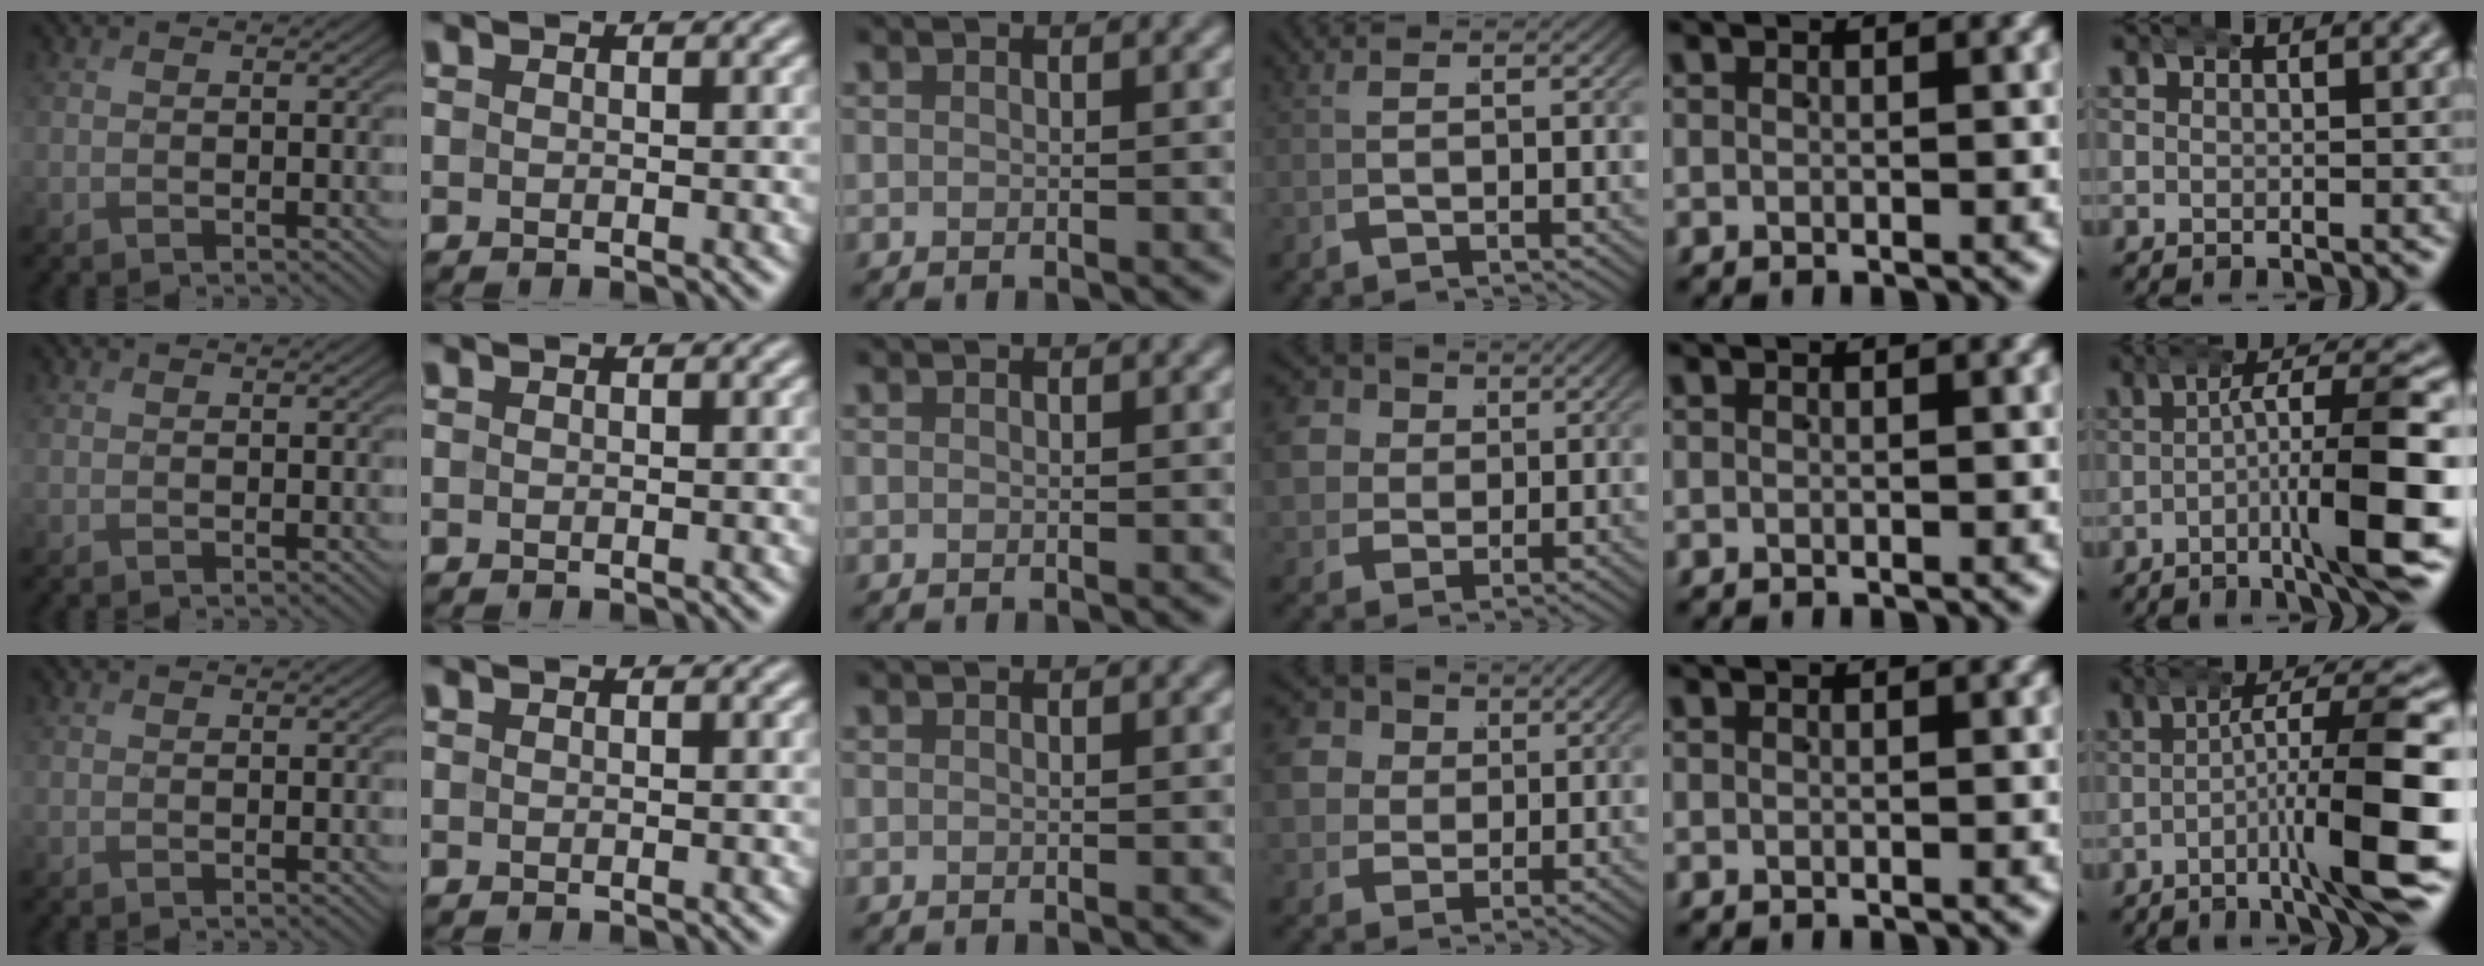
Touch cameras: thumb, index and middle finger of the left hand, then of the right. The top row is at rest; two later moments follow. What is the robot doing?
{"motion": "wrap", "object": "aluminum foil"}